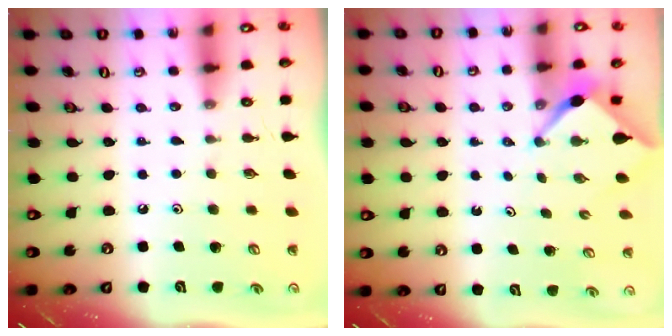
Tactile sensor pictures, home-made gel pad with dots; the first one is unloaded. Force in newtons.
{"total": 2.4, "press": 2.4, "slide": 0.2}